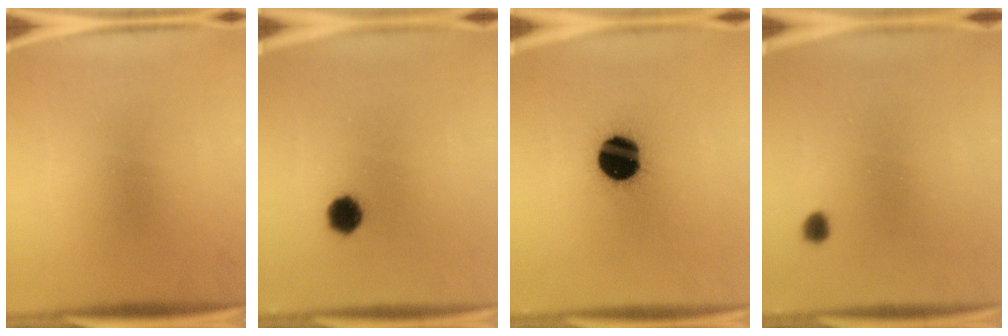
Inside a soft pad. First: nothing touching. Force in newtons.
{"total": 5.1}
{"total": 17.1}
{"total": 1.7}